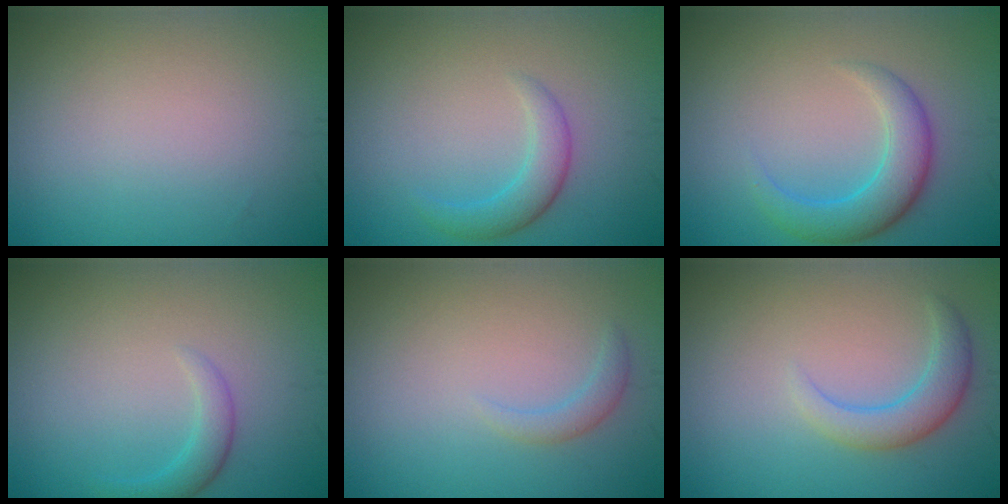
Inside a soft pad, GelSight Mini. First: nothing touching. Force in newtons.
{"total": 2.4, "press": 2.4, "slide": 0.1}
{"total": 4.1, "press": 4.0, "slide": 0.1}
{"total": 1.8, "press": 1.8, "slide": 0.1}
{"total": 1.3, "press": 1.3, "slide": 0.1}
{"total": 2.9, "press": 2.9, "slide": 0.1}